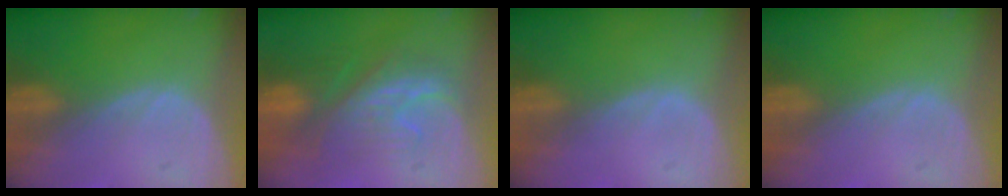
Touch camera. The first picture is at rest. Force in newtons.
{"total": 8.5, "press": 8.3, "slide": 1.9}
{"total": 0.0}
{"total": 0.0}